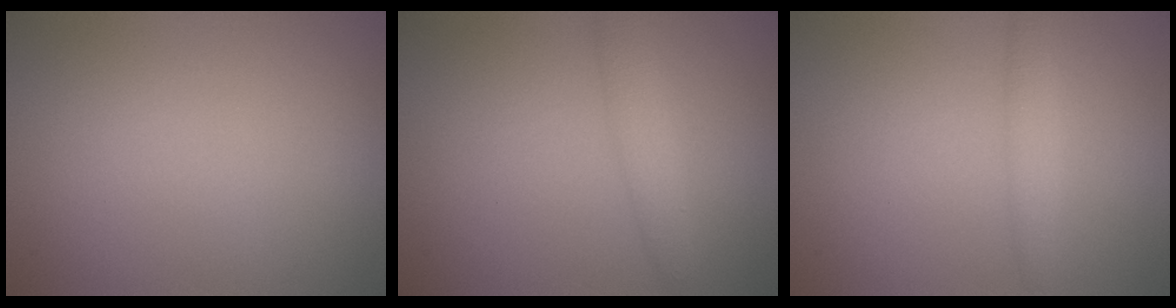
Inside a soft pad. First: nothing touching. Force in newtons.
{"total": 2.2, "press": 2.2, "slide": 0.1}
{"total": 1.5, "press": 1.5, "slide": 0.0}